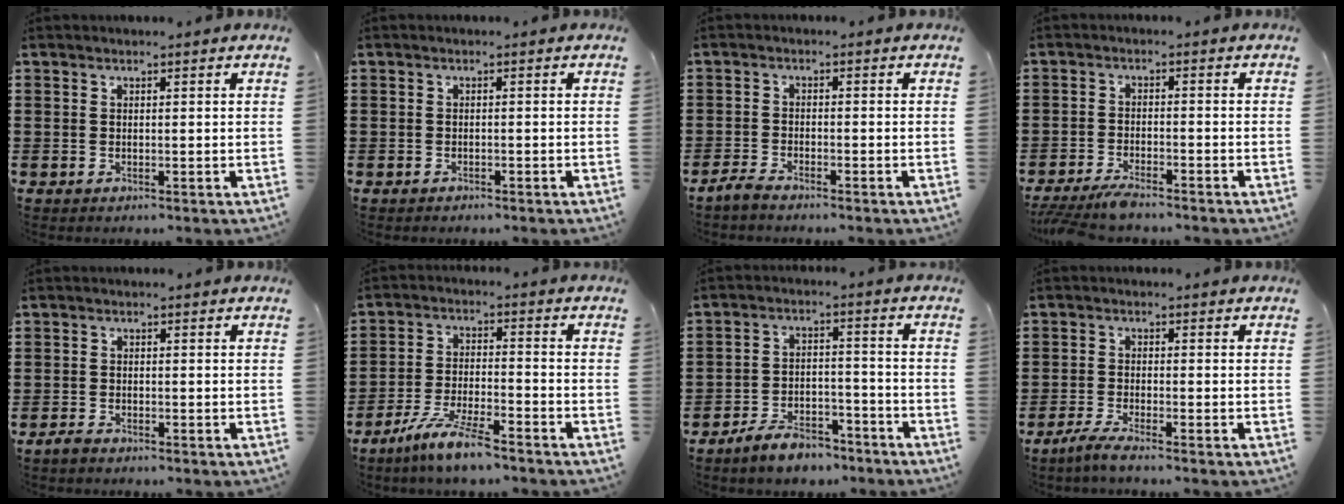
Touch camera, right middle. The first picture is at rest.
{"total": 0.9, "force": [-0.8, 0.5, 0.0], "torque": [-0.001, 0.003, -0.019]}
{"total": 2.4, "force": [-2.2, 0.4, 0.8], "torque": [-0.029, 0.002, -0.050]}
{"total": 3.4, "force": [-3.1, 0.3, 1.3], "torque": [-0.037, -0.006, -0.065]}
{"total": 1.6, "force": [-1.4, 0.7, 0.5], "torque": [-0.020, -0.001, -0.031]}
{"total": 7.5, "force": [-6.3, 0.6, 4.0], "torque": [-0.094, -0.008, -0.125]}
{"total": 6.0, "force": [-5.5, 1.6, 1.9], "torque": [-0.041, 0.010, -0.108]}
{"total": 2.8, "force": [-2.5, 0.0, 1.4], "torque": [-0.038, -0.003, -0.053]}